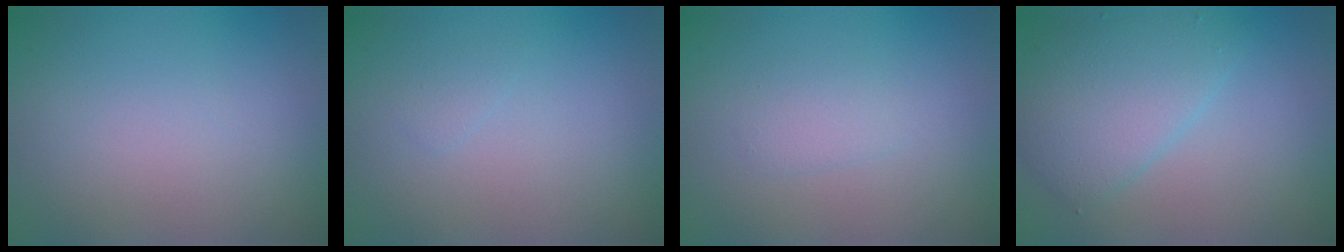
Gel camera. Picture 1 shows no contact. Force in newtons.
{"total": 0.7, "press": 0.7, "slide": 0.1}
{"total": 1.3, "press": 1.3, "slide": 0.0}
{"total": 4.6, "press": 4.6, "slide": 0.3}